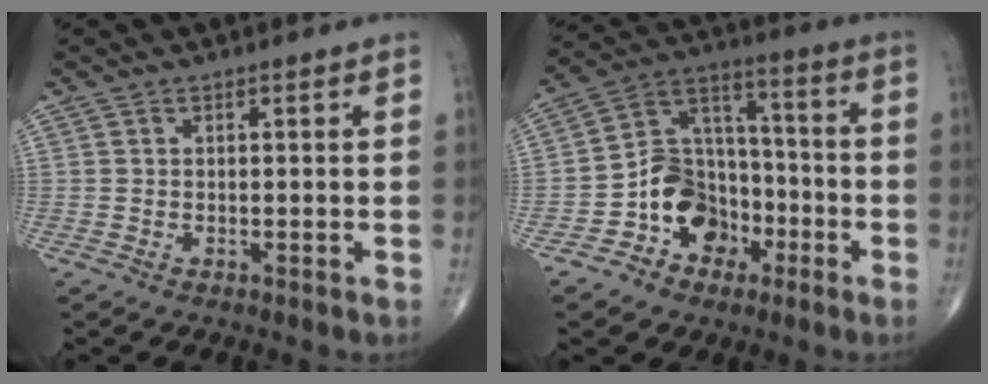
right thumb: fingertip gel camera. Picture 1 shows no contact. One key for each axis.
{"total": 12.7, "fx": -5.3, "fy": 10.0, "fz": 5.9, "tx": -0.059, "ty": 0.066, "tz": -0.098}